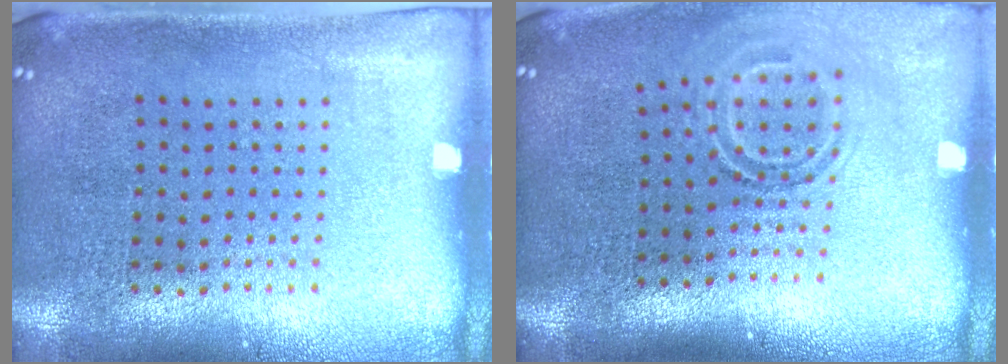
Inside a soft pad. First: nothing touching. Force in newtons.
{"total": 1.7, "press": 1.1, "slide": 1.2}